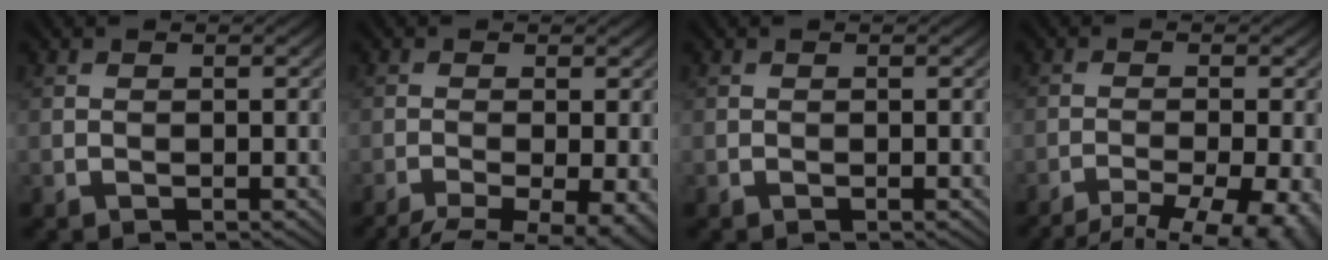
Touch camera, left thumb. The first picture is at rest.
{"total": 8.1, "force": [-5.1, 2.2, 5.9], "torque": [-0.102, -0.028, -0.068]}
{"total": 0.0}
{"total": 10.1, "force": [-7.6, 2.8, 6.1], "torque": [-0.095, -0.019, -0.086]}